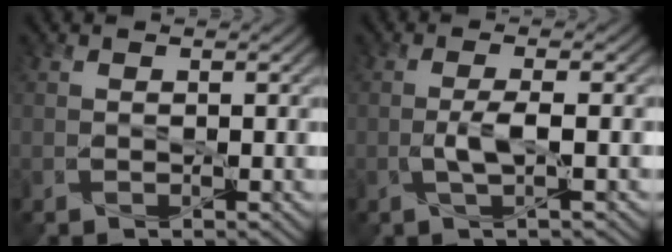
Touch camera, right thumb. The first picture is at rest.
{"total": 2.8, "force": [-0.6, 0.4, 2.7], "torque": [-0.058, 0.005, -0.017]}